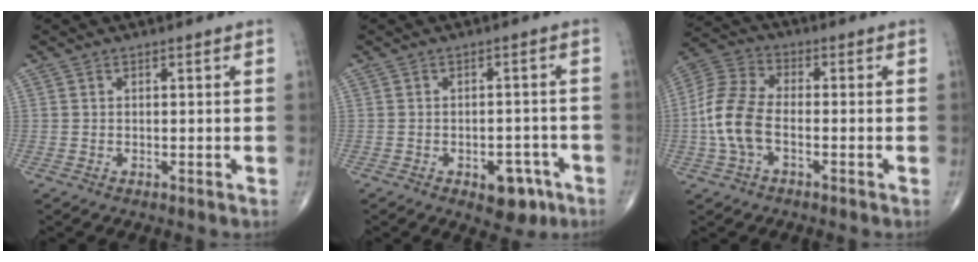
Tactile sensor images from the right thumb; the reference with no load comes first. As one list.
[{"total": 6.1, "force": [-3.1, 3.5, 4.0], "torque": [-0.026, 0.019, -0.034]}, {"total": 10.3, "force": [-2.2, 5.8, 8.2], "torque": [-0.182, 0.027, -0.051]}]